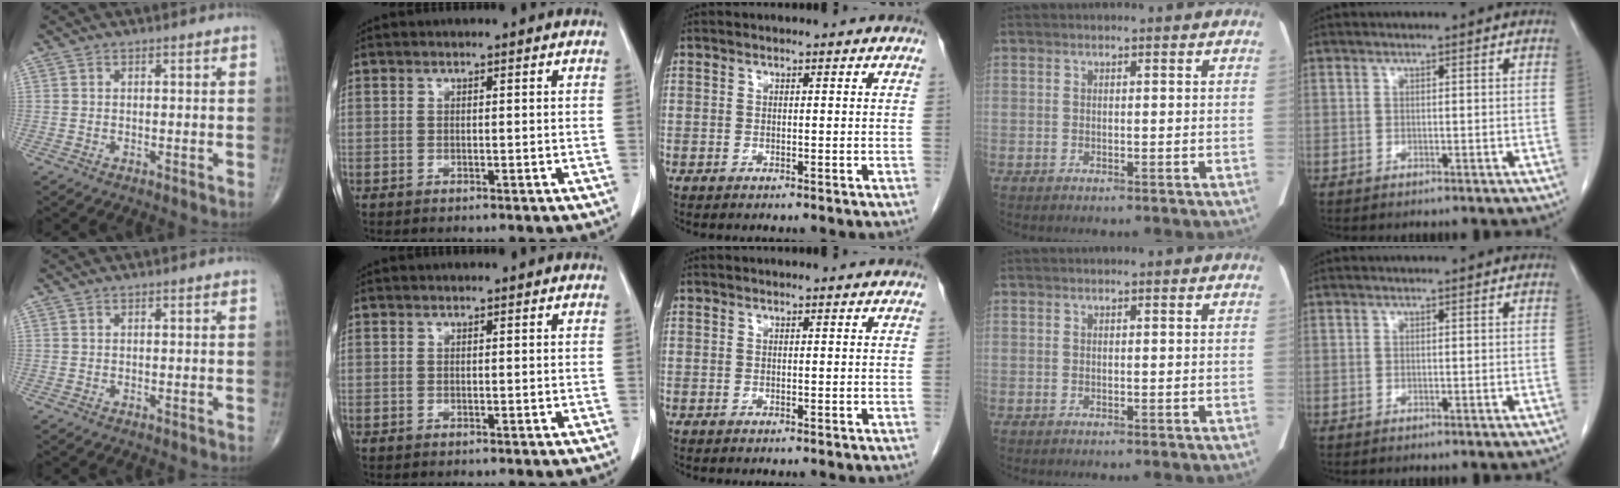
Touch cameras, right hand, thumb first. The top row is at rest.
{}